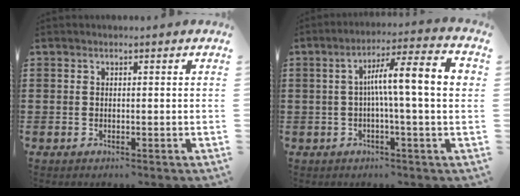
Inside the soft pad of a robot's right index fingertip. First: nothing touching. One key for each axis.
{"total": 9.8, "fx": 0.4, "fy": 0.9, "fz": 9.8, "tx": -0.177, "ty": 0.006, "tz": 0.001}